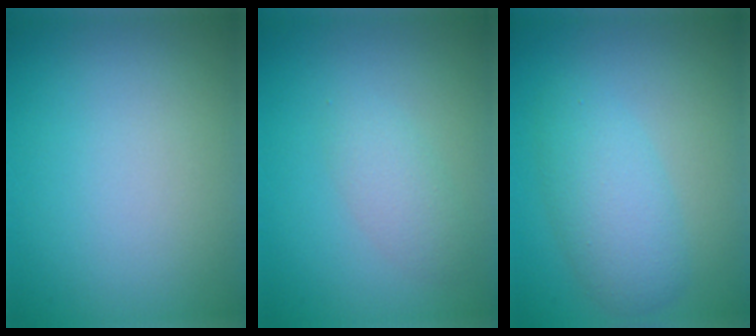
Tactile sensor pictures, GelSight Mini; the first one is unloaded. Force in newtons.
{"total": 2.0, "press": 1.9, "slide": 0.1}
{"total": 3.8, "press": 3.8, "slide": 0.1}